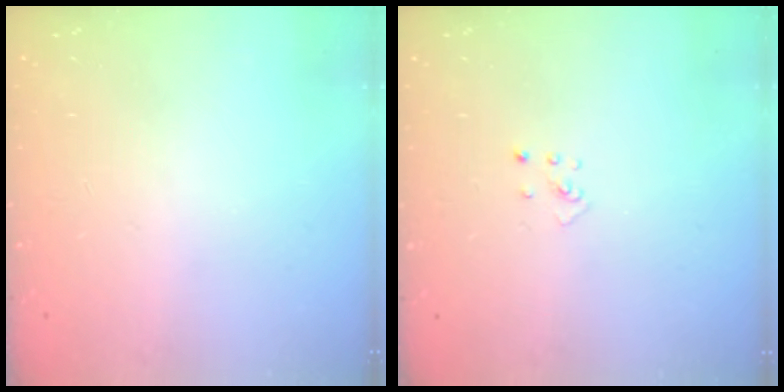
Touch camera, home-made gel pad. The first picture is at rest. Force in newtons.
{"total": 2.0, "press": 2.0, "slide": 0.3}